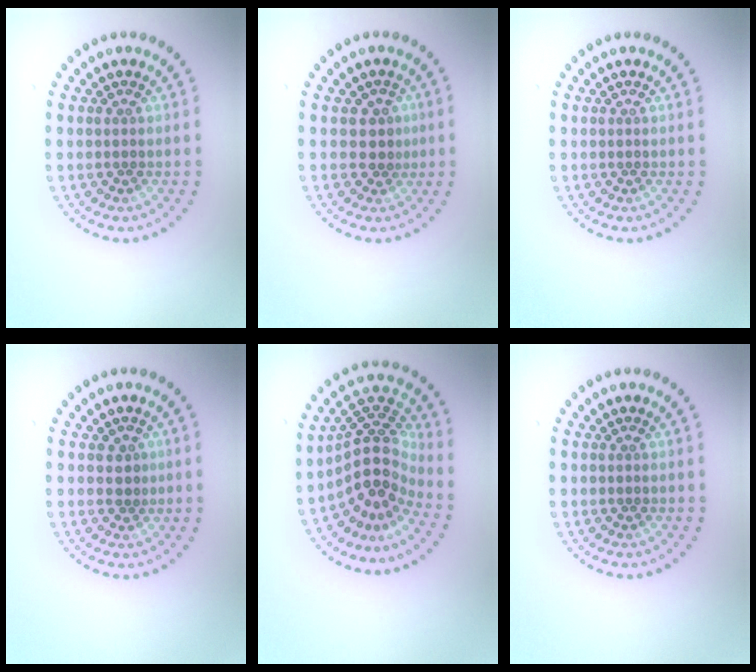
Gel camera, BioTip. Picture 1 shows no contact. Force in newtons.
{"total": 1.7, "press": 1.5, "slide": 0.8}
{"total": 0.0}
{"total": 1.2, "press": 1.1, "slide": 0.5}
{"total": 5.1, "press": 3.6, "slide": 3.6}
{"total": 0.0}